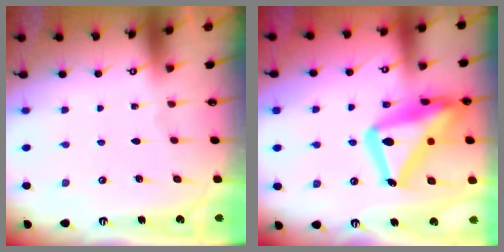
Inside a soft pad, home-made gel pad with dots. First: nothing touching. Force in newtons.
{"total": 24.9, "press": 24.8, "slide": 2.1}